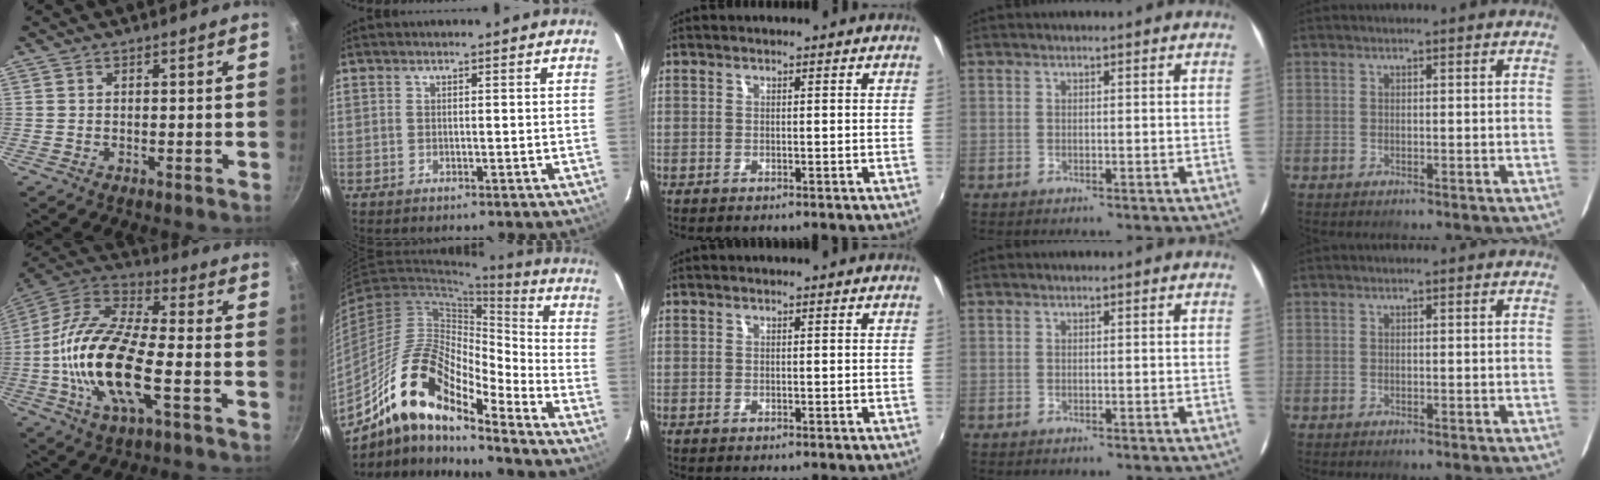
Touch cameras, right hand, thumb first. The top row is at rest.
{"thumb": {"total": 20.3, "force": [-4.8, 7.8, 18.1], "torque": [-0.353, 0.032, -0.110]}, "index": {"total": 17.8, "force": [-12.7, 5.3, 11.3], "torque": [-0.195, 0.000, -0.250]}}